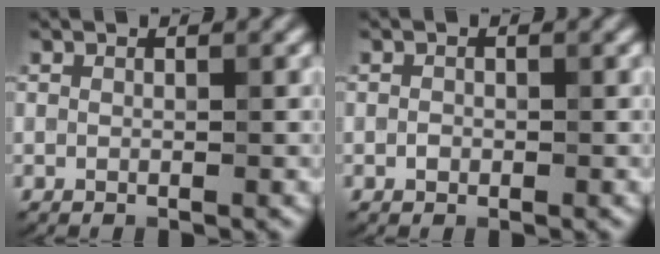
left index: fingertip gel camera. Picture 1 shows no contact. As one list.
[{"total": 0.6, "force": [-0.2, 0.5, 0.3], "torque": [-0.003, -0.001, -0.005]}]